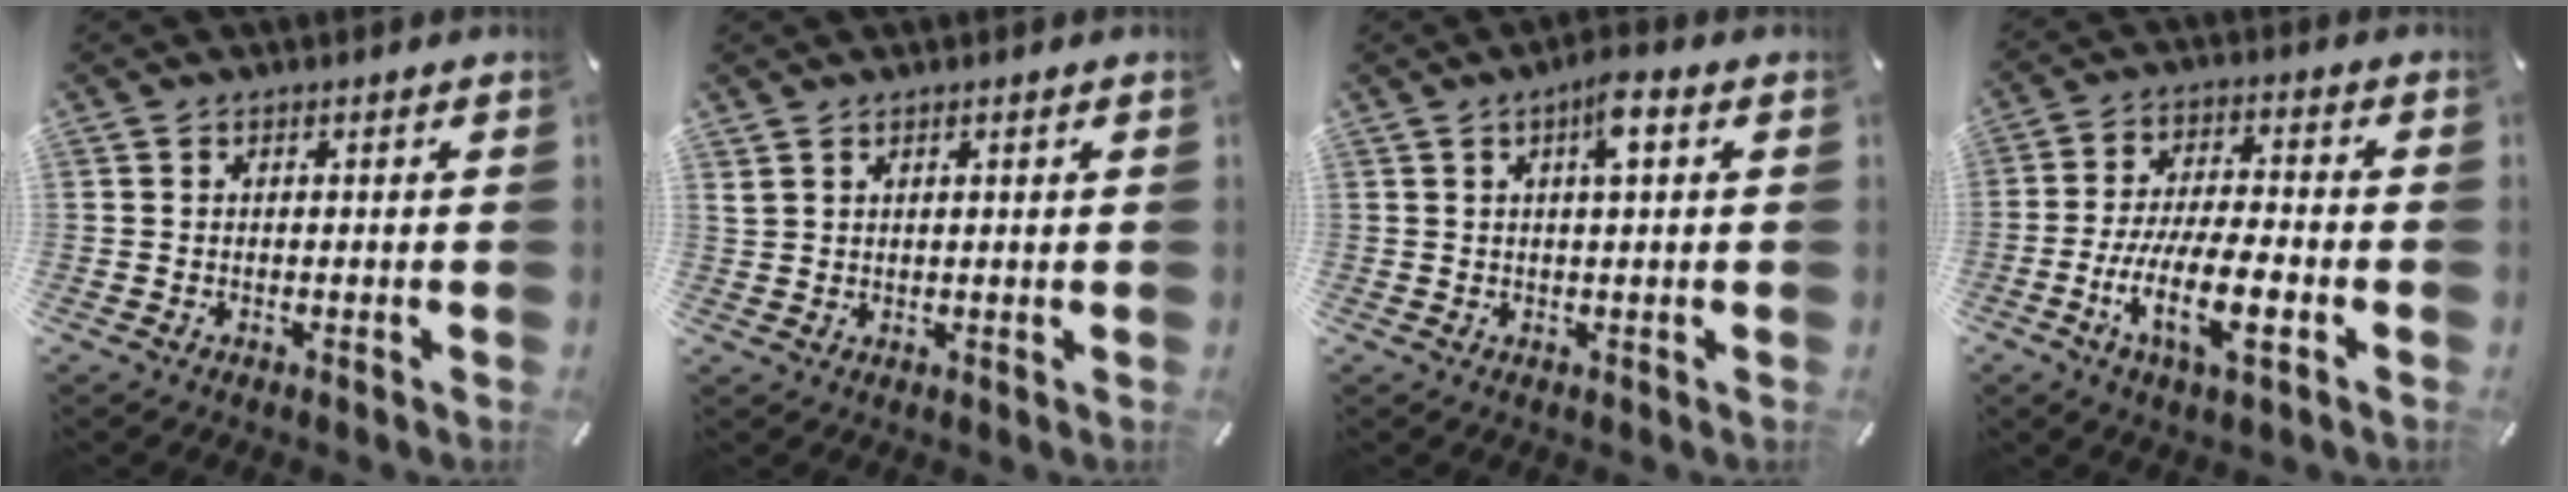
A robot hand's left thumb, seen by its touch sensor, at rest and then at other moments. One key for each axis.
{"total": 1.4, "fx": 1.1, "fy": 0.5, "fz": 0.7, "tx": -0.014, "ty": -0.002, "tz": 0.022}
{"total": 5.2, "fx": 1.9, "fy": 1.3, "fz": 4.6, "tx": -0.079, "ty": -0.001, "tz": 0.026}
{"total": 13.3, "fx": -4.9, "fy": 4.3, "fz": 11.6, "tx": -0.234, "ty": 0.000, "tz": -0.091}